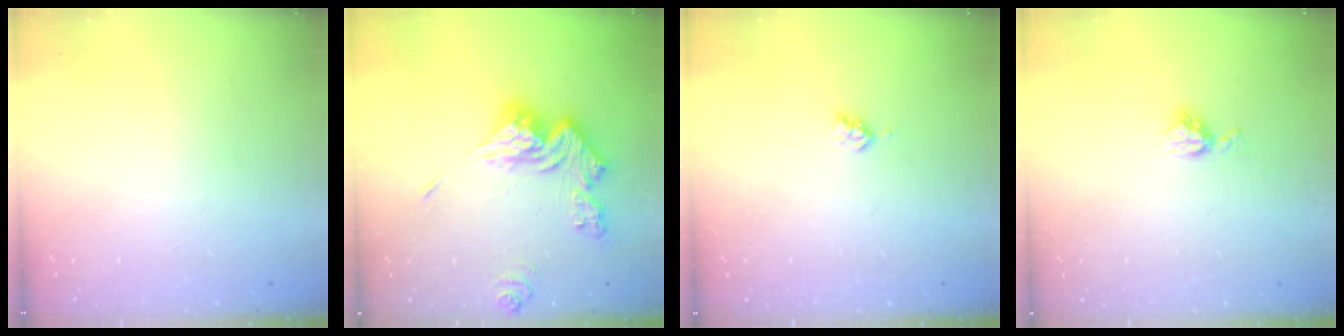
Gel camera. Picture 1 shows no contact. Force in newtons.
{"total": 15.3, "press": 15.2, "slide": 1.4}
{"total": 2.9, "press": 2.9, "slide": 0.5}
{"total": 4.6, "press": 4.6, "slide": 0.4}